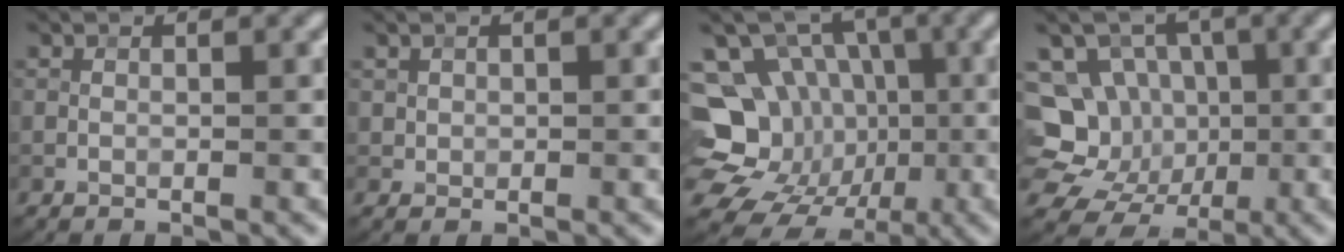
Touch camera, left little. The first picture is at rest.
{"total": 1.0, "force": [0.5, 0.9, 0.3], "torque": [-0.010, -0.005, 0.016]}
{"total": 14.2, "force": [-1.2, 12.4, 6.8], "torque": [-0.133, 0.006, -0.031]}
{"total": 11.7, "force": [-0.4, 10.7, 4.6], "torque": [-0.107, 0.031, -0.024]}